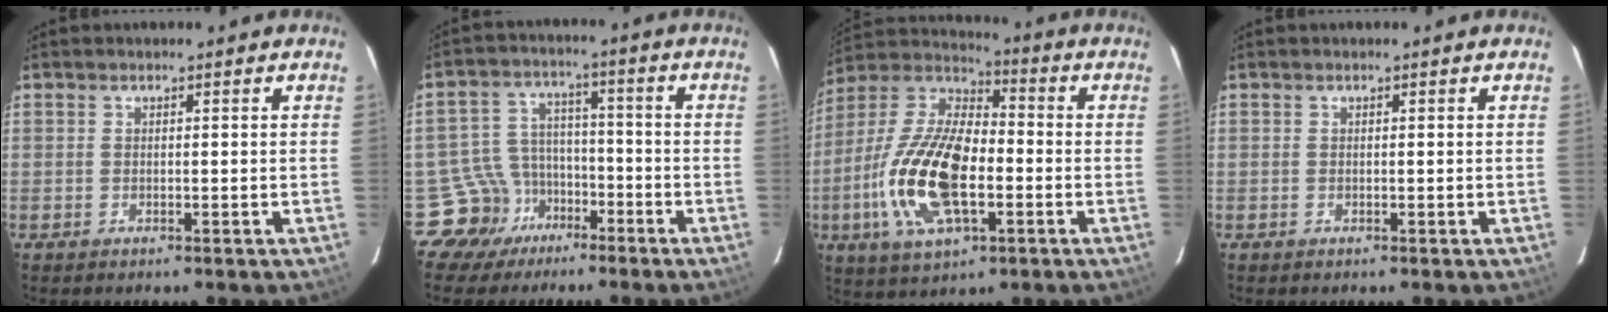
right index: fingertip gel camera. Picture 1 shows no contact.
{"total": 8.1, "force": [-5.6, 5.7, -0.6], "torque": [-0.006, 0.036, -0.100]}
{"total": 19.8, "force": [-4.8, 8.9, 17.0], "torque": [-0.360, -0.007, -0.093]}
{"total": 0.0}